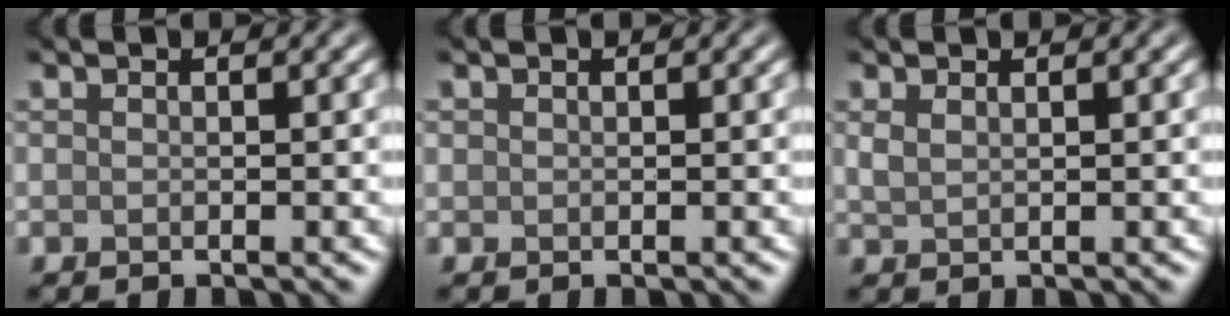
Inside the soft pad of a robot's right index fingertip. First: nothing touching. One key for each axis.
{"total": 0.0}
{"total": 1.1, "fx": 0.6, "fy": 0.4, "fz": 0.8, "tx": -0.020, "ty": 0.000, "tz": 0.016}